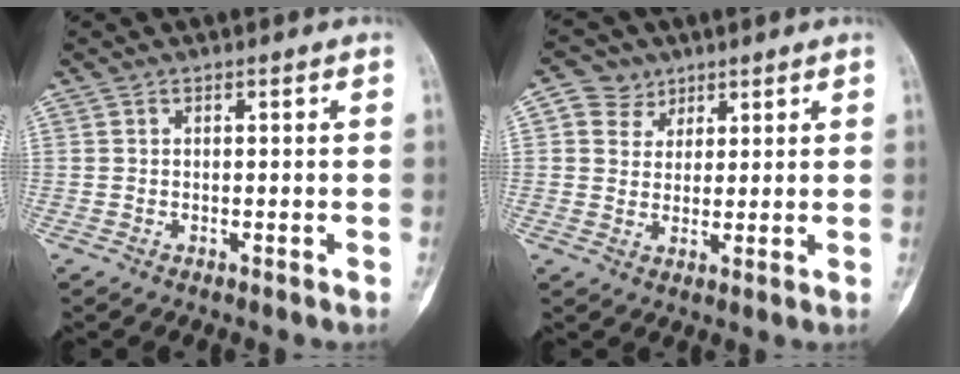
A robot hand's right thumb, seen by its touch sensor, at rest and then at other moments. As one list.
[{"total": 5.1, "force": [2.6, 4.4, 0.8], "torque": [0.007, -0.009, 0.042]}]